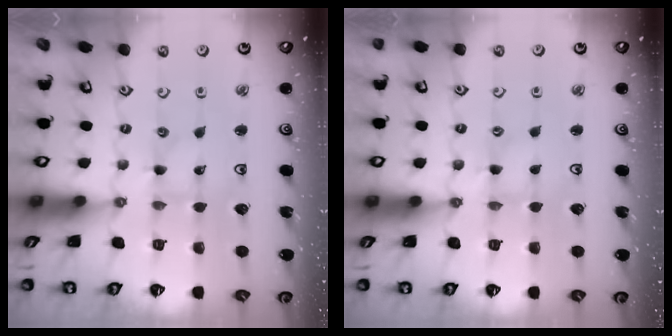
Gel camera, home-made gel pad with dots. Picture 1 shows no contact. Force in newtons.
{"total": 1.7, "press": 1.7, "slide": 0.3}